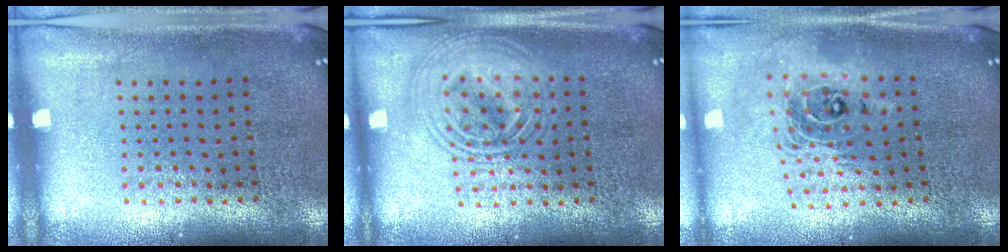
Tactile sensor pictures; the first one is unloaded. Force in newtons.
{"total": 2.4, "press": 2.4, "slide": 0.2}
{"total": 2.0, "press": 1.6, "slide": 1.3}